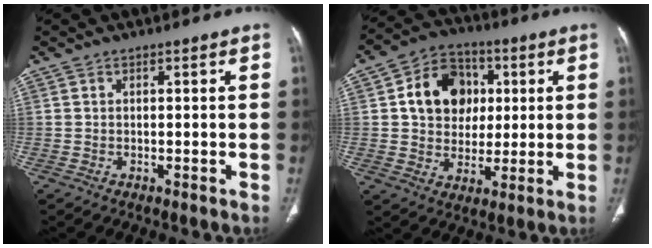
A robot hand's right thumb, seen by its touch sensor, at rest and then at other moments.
{"total": 13.3, "force": [2.8, 10.8, 7.3], "torque": [-0.081, 0.006, 0.044]}